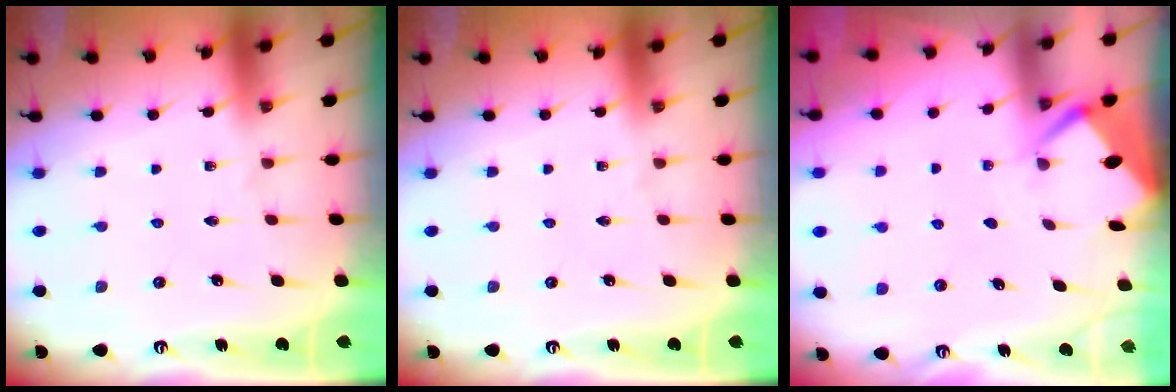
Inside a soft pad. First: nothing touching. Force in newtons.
{"total": 0.0}
{"total": 2.8, "press": 2.8, "slide": 0.4}